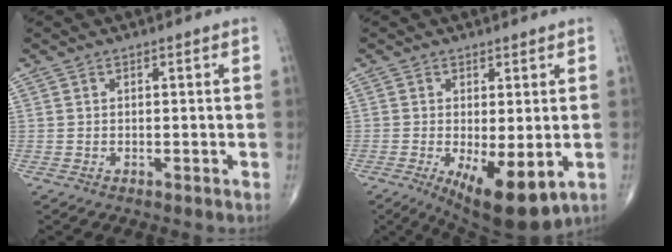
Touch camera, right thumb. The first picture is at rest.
{"total": 10.4, "force": [-3.0, 3.7, 9.2], "torque": [-0.138, -0.022, -0.033]}